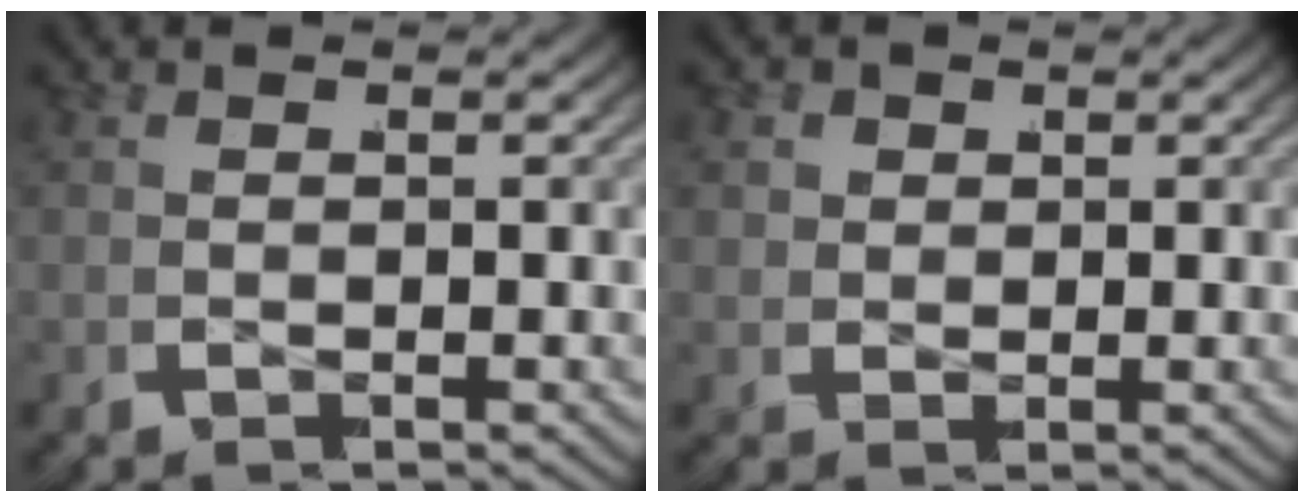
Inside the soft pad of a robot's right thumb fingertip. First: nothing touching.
{"total": 2.3, "force": [0.6, 2.1, 0.9], "torque": [-0.023, -0.012, 0.015]}